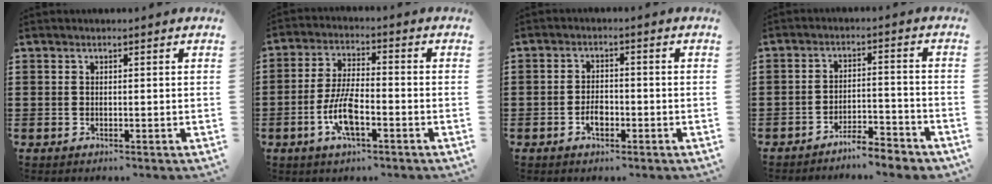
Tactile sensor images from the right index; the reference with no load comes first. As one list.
[{"total": 7.5, "force": [-2.8, 2.3, 6.6], "torque": [-0.150, -0.012, -0.056]}, {"total": 2.7, "force": [-1.2, 1.3, 2.1], "torque": [-0.041, 0.001, -0.022]}, {"total": 4.3, "force": [-4.2, -0.1, 0.8], "torque": [-0.015, 0.004, -0.086]}]